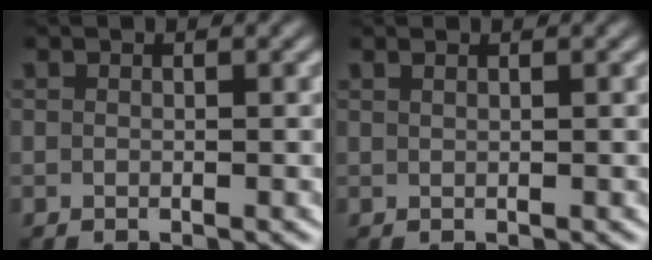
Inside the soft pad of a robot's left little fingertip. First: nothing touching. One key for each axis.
{"total": 0.8, "fx": 0.6, "fy": -0.4, "fz": 0.5, "tx": -0.004, "ty": 0.003, "tz": 0.012}